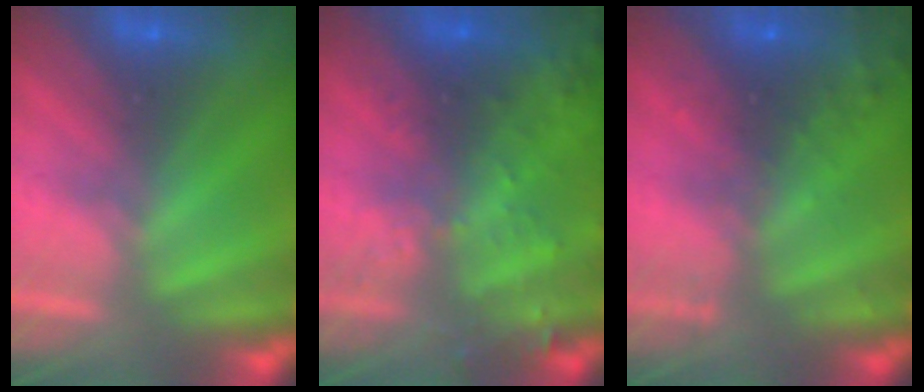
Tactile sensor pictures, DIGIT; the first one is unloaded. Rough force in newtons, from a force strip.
{"total": 7.9}
{"total": 7.4}